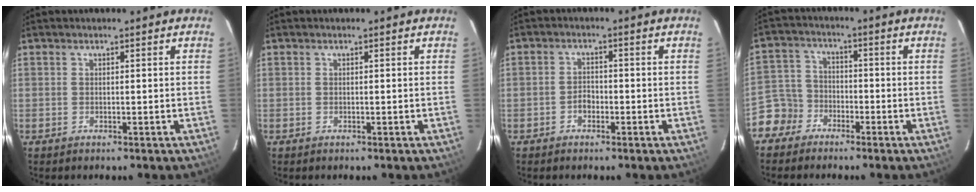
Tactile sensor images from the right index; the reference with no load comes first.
{"total": 0.0}
{"total": 2.2, "force": [-1.1, 1.6, 1.1], "torque": [-0.021, 0.008, -0.020]}
{"total": 6.3, "force": [-4.1, 4.8, 0.2], "torque": [-0.015, 0.028, -0.089]}